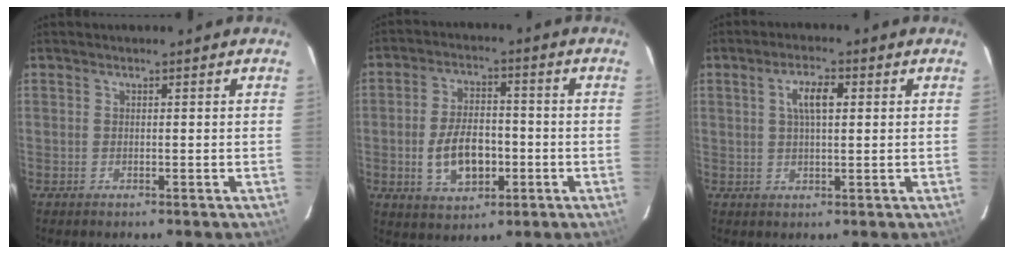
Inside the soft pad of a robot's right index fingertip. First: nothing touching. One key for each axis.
{"total": 10.0, "fx": -2.4, "fy": 5.8, "fz": 7.8, "tx": -0.157, "ty": 0.006, "tz": -0.030}
{"total": 4.8, "fx": 1.3, "fy": 1.7, "fz": 4.3, "tx": -0.079, "ty": 0.011, "tz": 0.025}